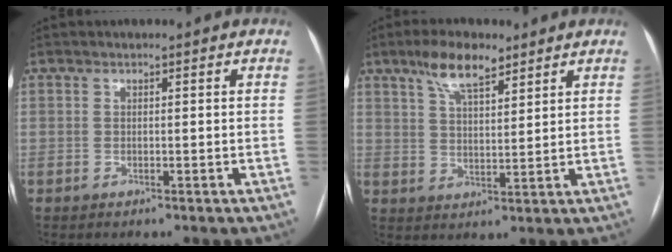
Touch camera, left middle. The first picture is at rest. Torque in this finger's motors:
{"motor_torque": [0.83, -0.82, 0.19, 0.06]}